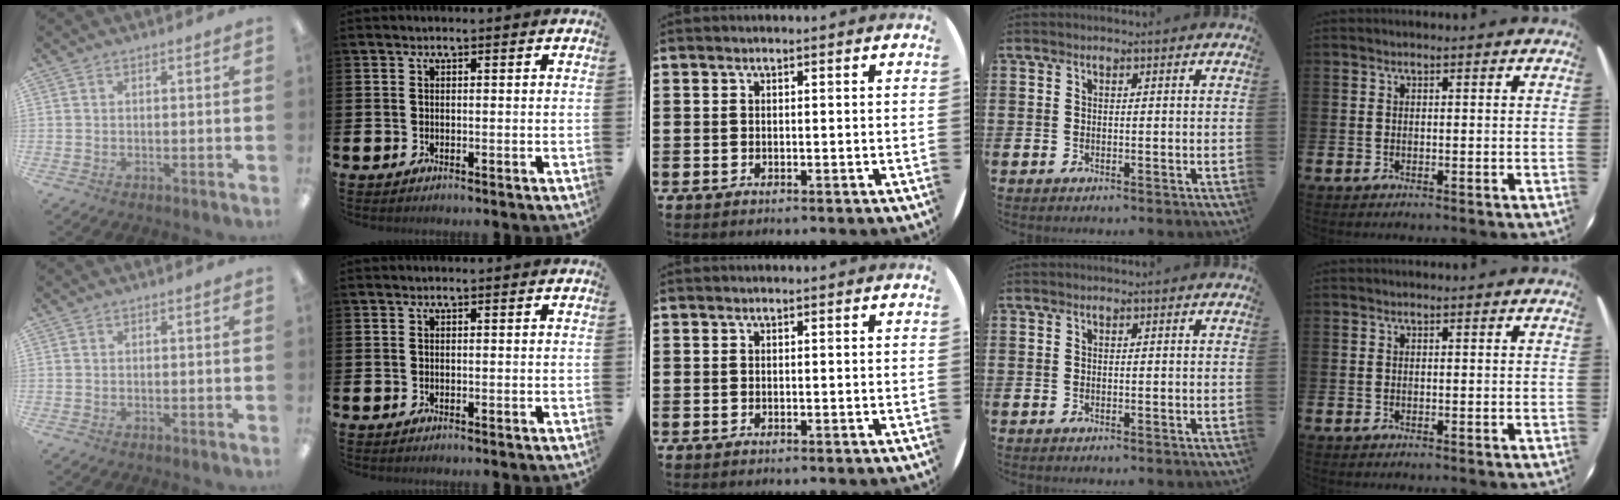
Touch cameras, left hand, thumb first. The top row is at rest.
{}